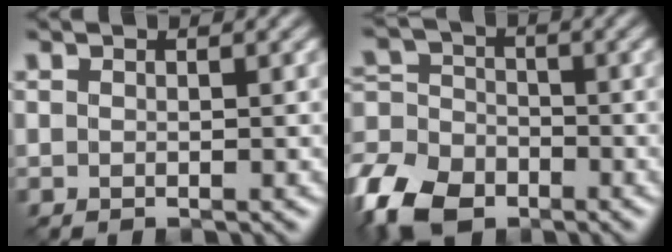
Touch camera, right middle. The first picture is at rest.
{"total": 9.5, "force": [-6.1, 5.8, 4.4], "torque": [-0.106, -0.014, -0.120]}